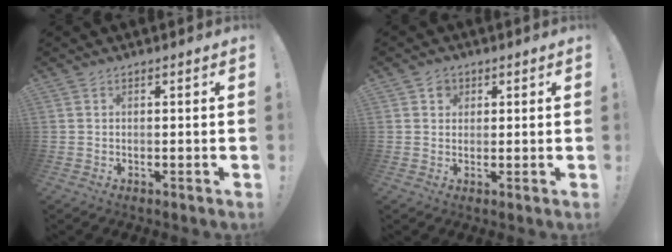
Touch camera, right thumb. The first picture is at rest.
{"total": 2.6, "force": [1.1, 2.3, 0.7], "torque": [-0.003, -0.006, 0.016]}